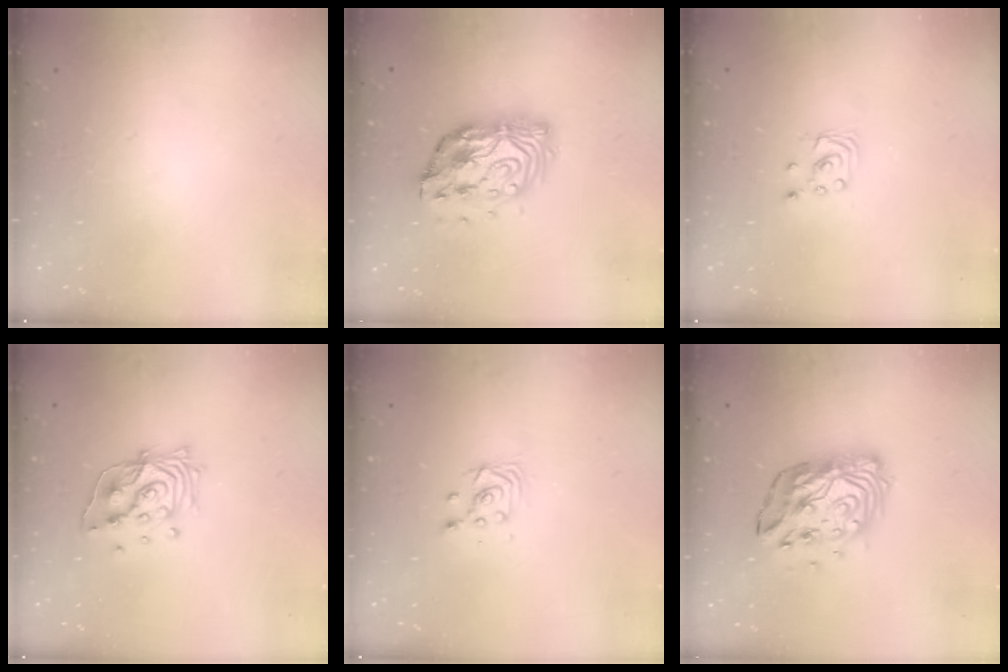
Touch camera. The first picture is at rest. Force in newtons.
{"total": 14.0, "press": 13.9, "slide": 1.1}
{"total": 2.2, "press": 2.2, "slide": 0.2}
{"total": 13.7, "press": 13.4, "slide": 3.0}
{"total": 3.3, "press": 3.2, "slide": 0.6}
{"total": 14.9, "press": 14.8, "slide": 1.4}